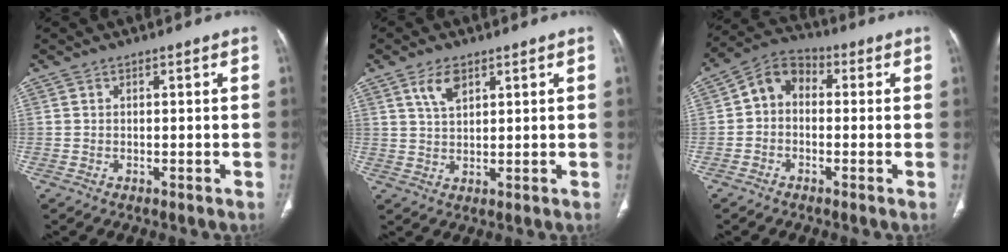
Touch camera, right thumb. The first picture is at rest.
{"total": 4.6, "force": [2.6, 2.2, 3.1], "torque": [-0.050, -0.010, 0.052]}
{"total": 6.9, "force": [-0.2, 5.4, 4.4], "torque": [-0.051, 0.023, -0.025]}